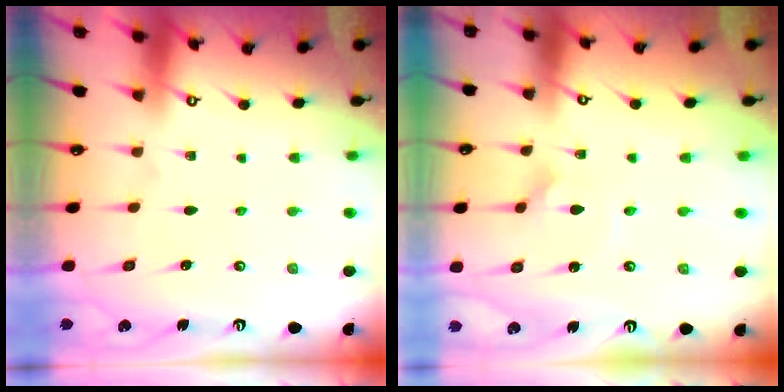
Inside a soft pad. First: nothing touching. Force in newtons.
{"total": 2.1, "press": 2.1, "slide": 0.1}